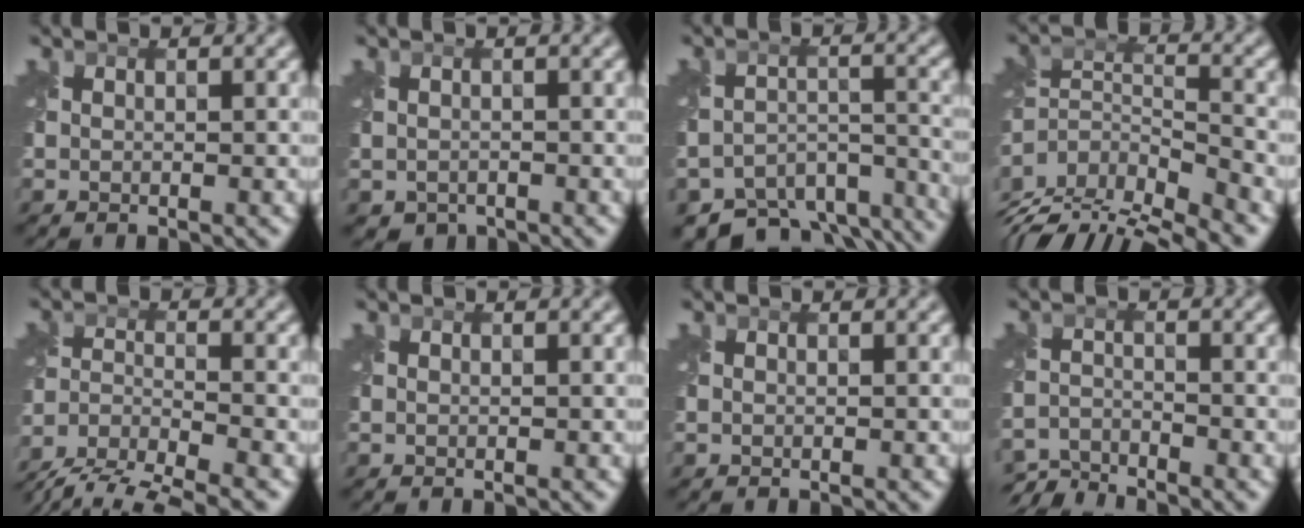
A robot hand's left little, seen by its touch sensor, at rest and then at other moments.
{"total": 1.3, "force": [-0.7, 1.0, 0.4], "torque": [-0.010, -0.011, -0.013]}
{"total": 9.1, "force": [-7.9, 3.7, 2.8], "torque": [-0.040, -0.021, -0.104]}
{"total": 9.4, "force": [-6.7, 3.8, 5.4], "torque": [-0.119, 0.001, -0.111]}
{"total": 9.1, "force": [-8.2, 2.1, 3.4], "torque": [-0.074, -0.028, -0.142]}
{"total": 0.0}
{"total": 0.0}
{"total": 4.5, "force": [-4.4, 0.7, 0.8], "torque": [-0.021, -0.016, -0.089]}